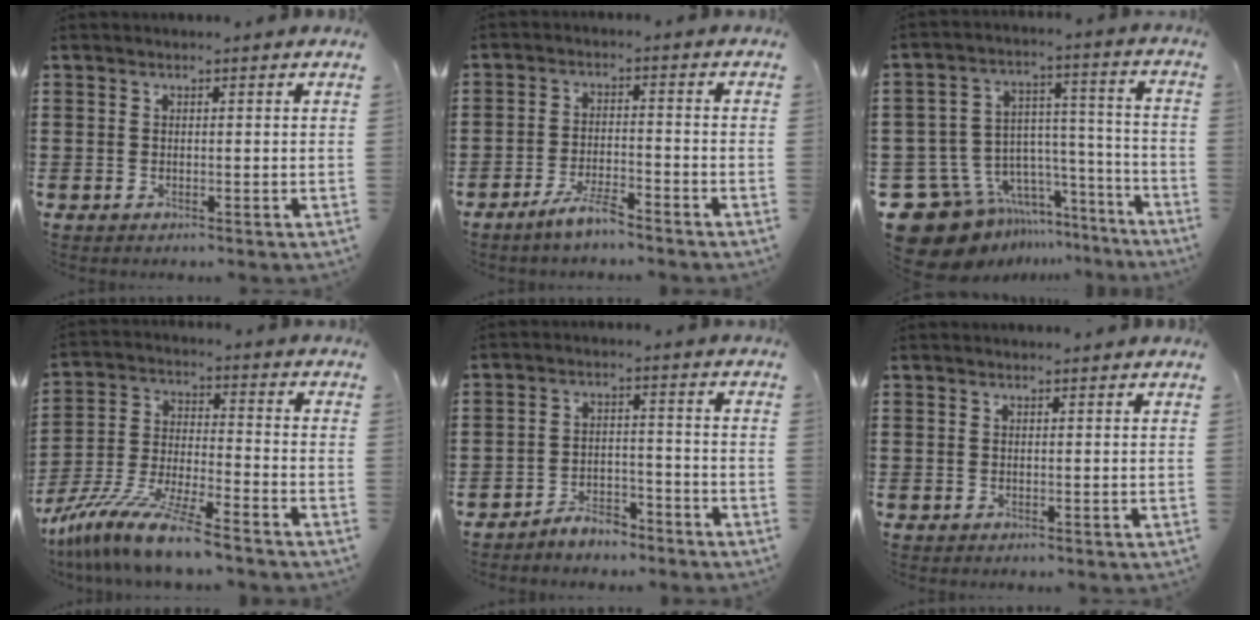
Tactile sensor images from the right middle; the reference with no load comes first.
{"total": 4.7, "force": [-3.9, 0.7, 2.6], "torque": [-0.056, 0.000, -0.076]}
{"total": 11.5, "force": [-9.3, 6.3, 2.4], "torque": [-0.077, 0.020, -0.173]}
{"total": 11.6, "force": [-10.2, 0.0, 5.5], "torque": [-0.116, 0.007, -0.205]}
{"total": 4.4, "force": [-4.2, 1.0, 0.4], "torque": [-0.010, 0.011, -0.086]}
{"total": 0.0}